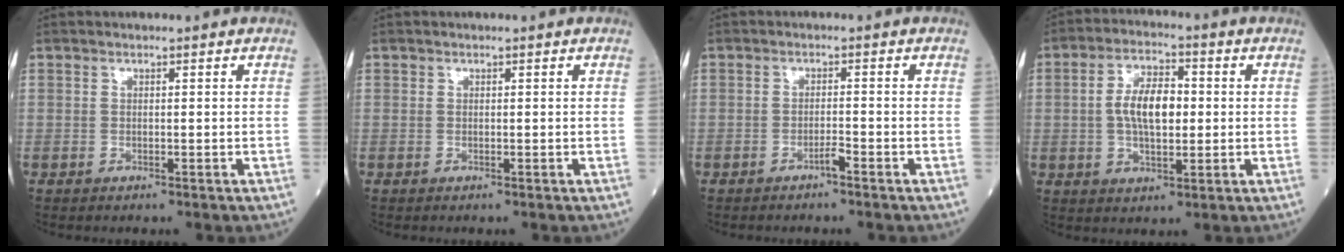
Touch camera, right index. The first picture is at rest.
{"total": 0.0}
{"total": 1.3, "force": [-1.1, -0.1, 0.8], "torque": [-0.014, 0.001, -0.021]}
{"total": 8.1, "force": [0.4, 3.5, 7.2], "torque": [-0.138, 0.012, 0.004]}